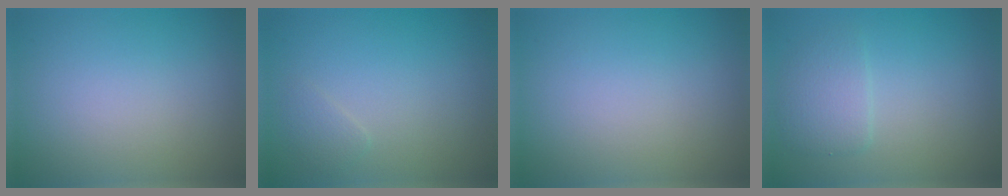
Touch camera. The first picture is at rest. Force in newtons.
{"total": 0.9, "press": 0.9, "slide": 0.0}
{"total": 0.0}
{"total": 2.3, "press": 2.3, "slide": 0.3}